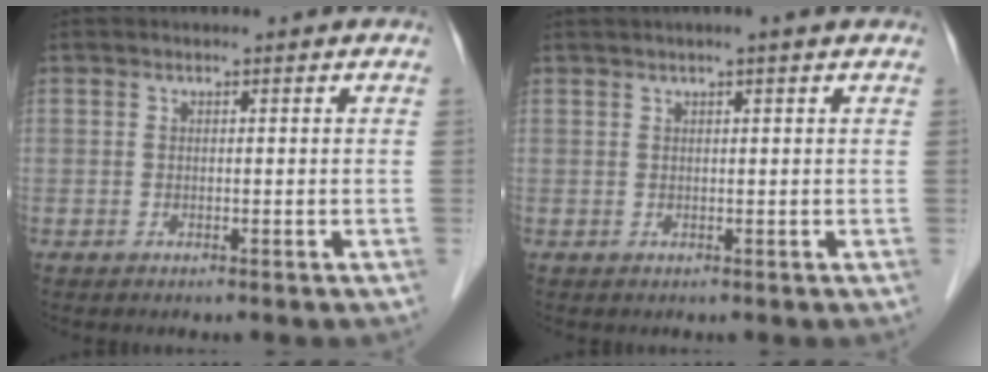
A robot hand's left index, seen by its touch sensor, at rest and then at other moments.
{"total": 2.7, "force": [1.8, -0.4, 2.0], "torque": [-0.028, 0.014, 0.029]}